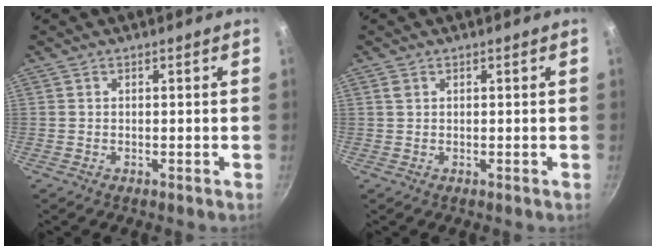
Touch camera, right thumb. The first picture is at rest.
{"total": 1.0, "force": [0.4, 0.8, 0.5], "torque": [-0.009, 0.000, 0.007]}